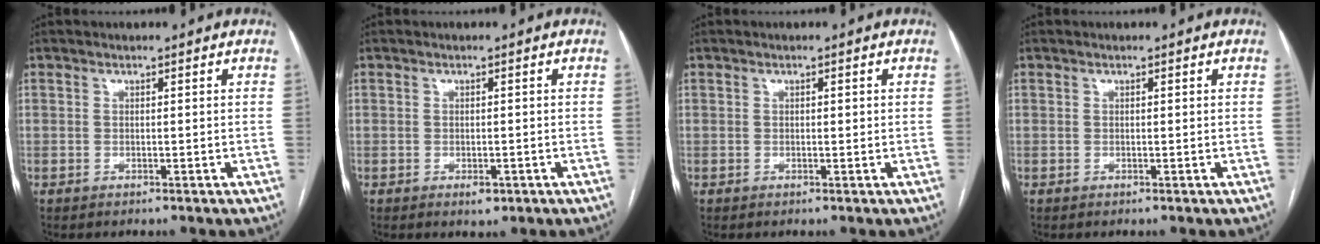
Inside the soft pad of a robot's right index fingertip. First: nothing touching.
{"total": 1.7, "force": [-0.9, 0.9, 1.1], "torque": [-0.011, 0.000, -0.006]}
{"total": 0.6, "force": [0.1, 0.2, 0.5], "torque": [-0.007, 0.000, 0.002]}
{"total": 0.0}